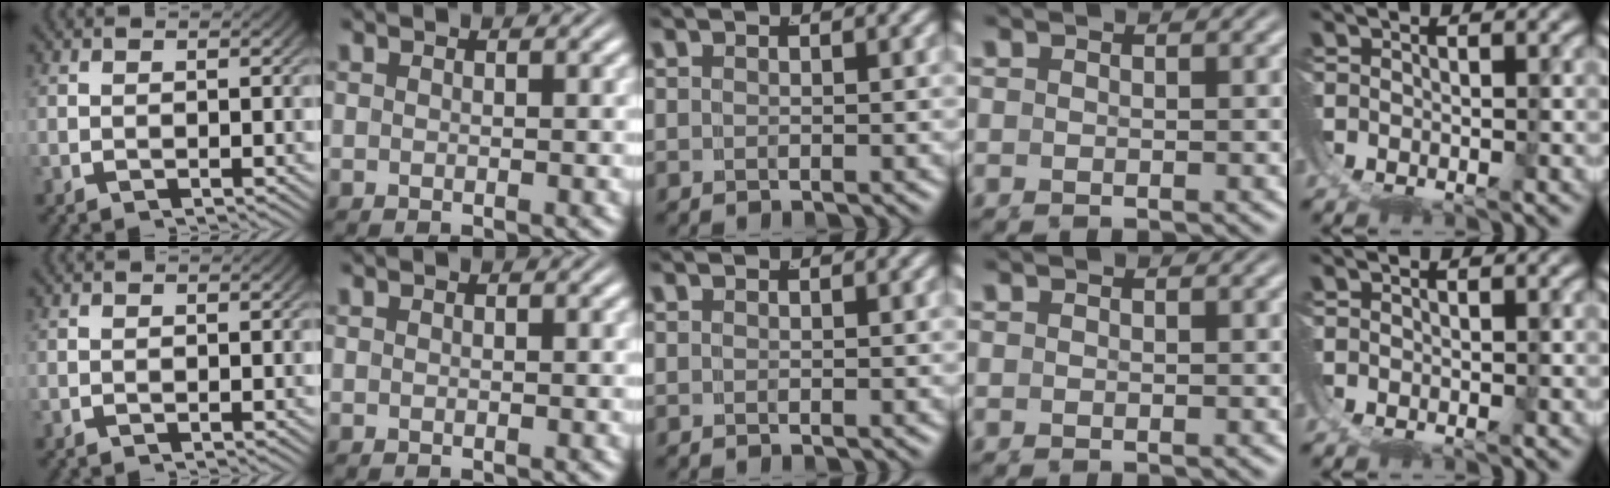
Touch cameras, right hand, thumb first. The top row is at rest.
{}